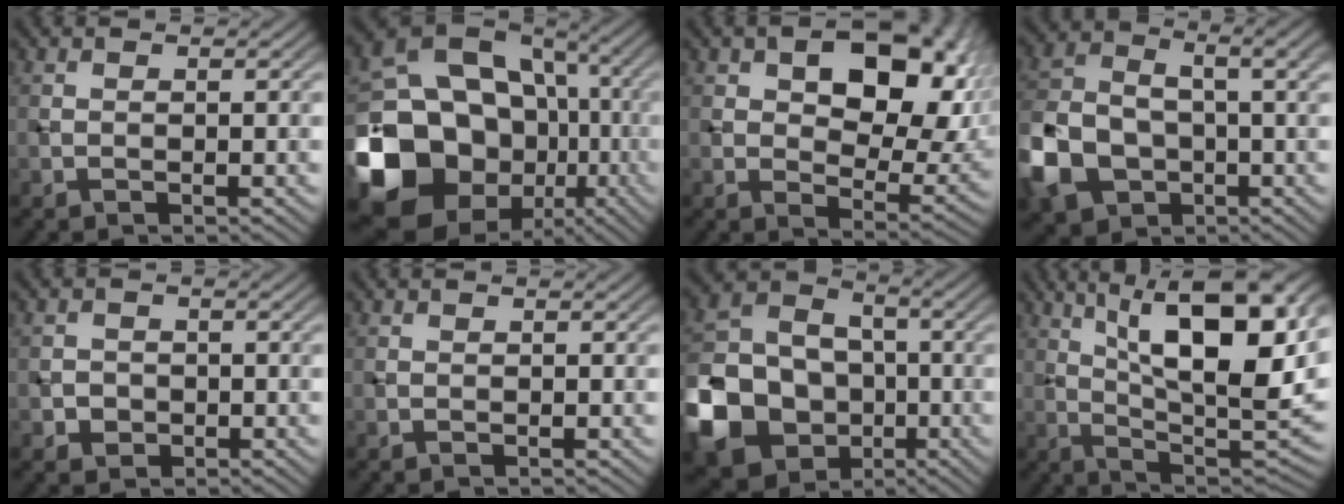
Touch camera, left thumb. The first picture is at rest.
{"total": 20.2, "force": [-4.1, 16.2, 11.3], "torque": [-0.255, -0.025, -0.065]}
{"total": 14.0, "force": [4.4, 7.9, 10.7], "torque": [-0.146, -0.002, 0.074]}
{"total": 12.5, "force": [-3.0, 8.9, 8.4], "torque": [-0.209, -0.020, -0.051]}
{"total": 1.7, "force": [-0.6, 1.5, 0.5], "torque": [-0.004, -0.001, -0.015]}
{"total": 0.0}
{"total": 16.6, "force": [-5.9, 13.0, 8.5], "torque": [-0.246, -0.028, -0.118]}
{"total": 17.0, "force": [6.1, 6.0, 14.7], "torque": [-0.228, 0.016, 0.096]}